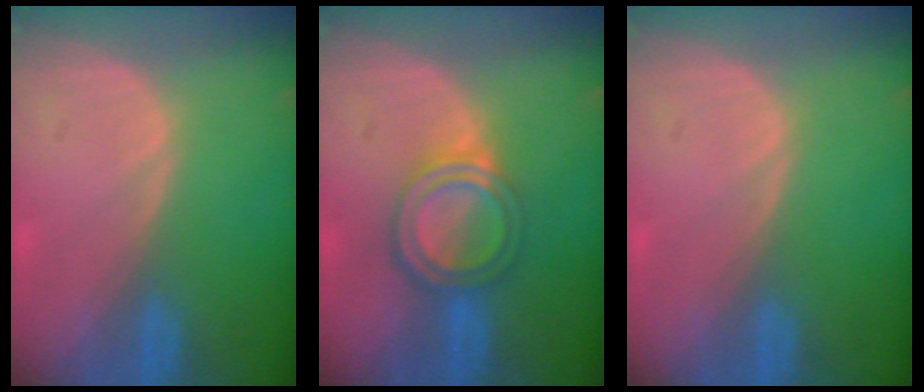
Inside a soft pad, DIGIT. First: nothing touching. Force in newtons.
{"total": 6.2, "press": 5.3, "slide": 3.1}
{"total": 0.0}